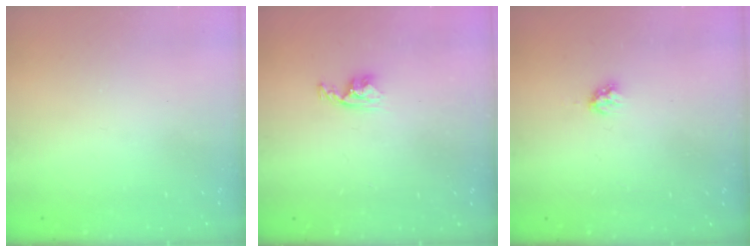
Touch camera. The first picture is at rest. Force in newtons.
{"total": 3.3, "press": 3.3, "slide": 0.5}
{"total": 2.8, "press": 2.8, "slide": 0.2}